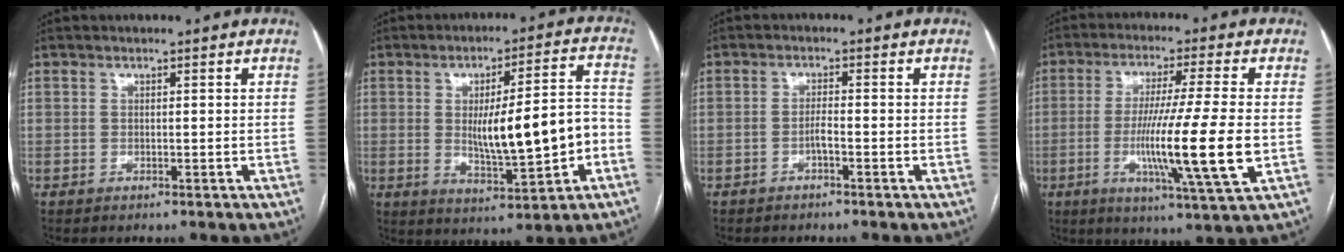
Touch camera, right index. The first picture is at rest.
{"total": 13.5, "force": [-1.9, 2.4, 13.1], "torque": [-0.202, 0.012, -0.016]}
{"total": 1.7, "force": [-0.9, 0.1, 1.4], "torque": [-0.025, 0.002, -0.019]}
{"total": 14.3, "force": [-2.6, -0.9, 14.1], "torque": [-0.254, -0.028, -0.051]}